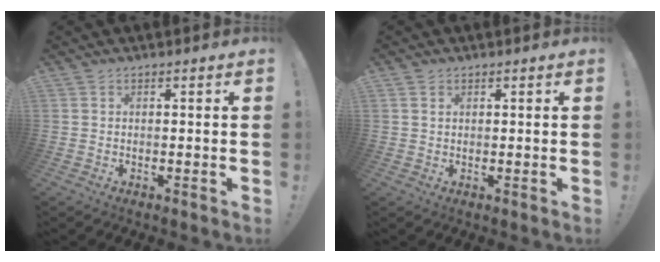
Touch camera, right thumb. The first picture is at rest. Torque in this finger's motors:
{"motor_torque": [-0.03, 0.06, 0.17, 0.04, -0.01]}